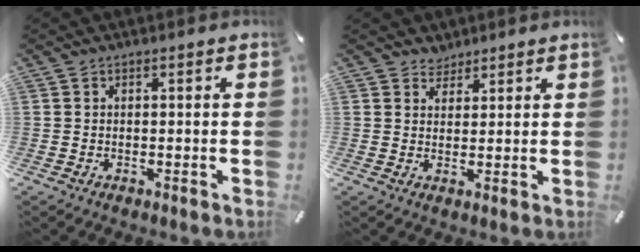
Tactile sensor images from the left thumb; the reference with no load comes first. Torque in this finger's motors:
{"motor_torque": [0.08, 0.01, 0.00, -0.08, 0.00]}